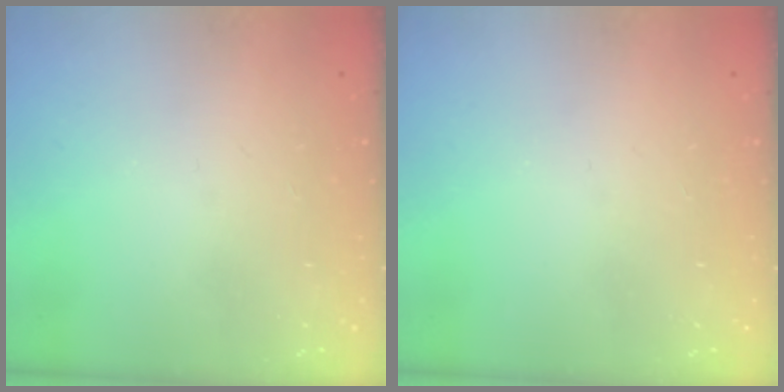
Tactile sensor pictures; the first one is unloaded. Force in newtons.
{"total": 0.0}